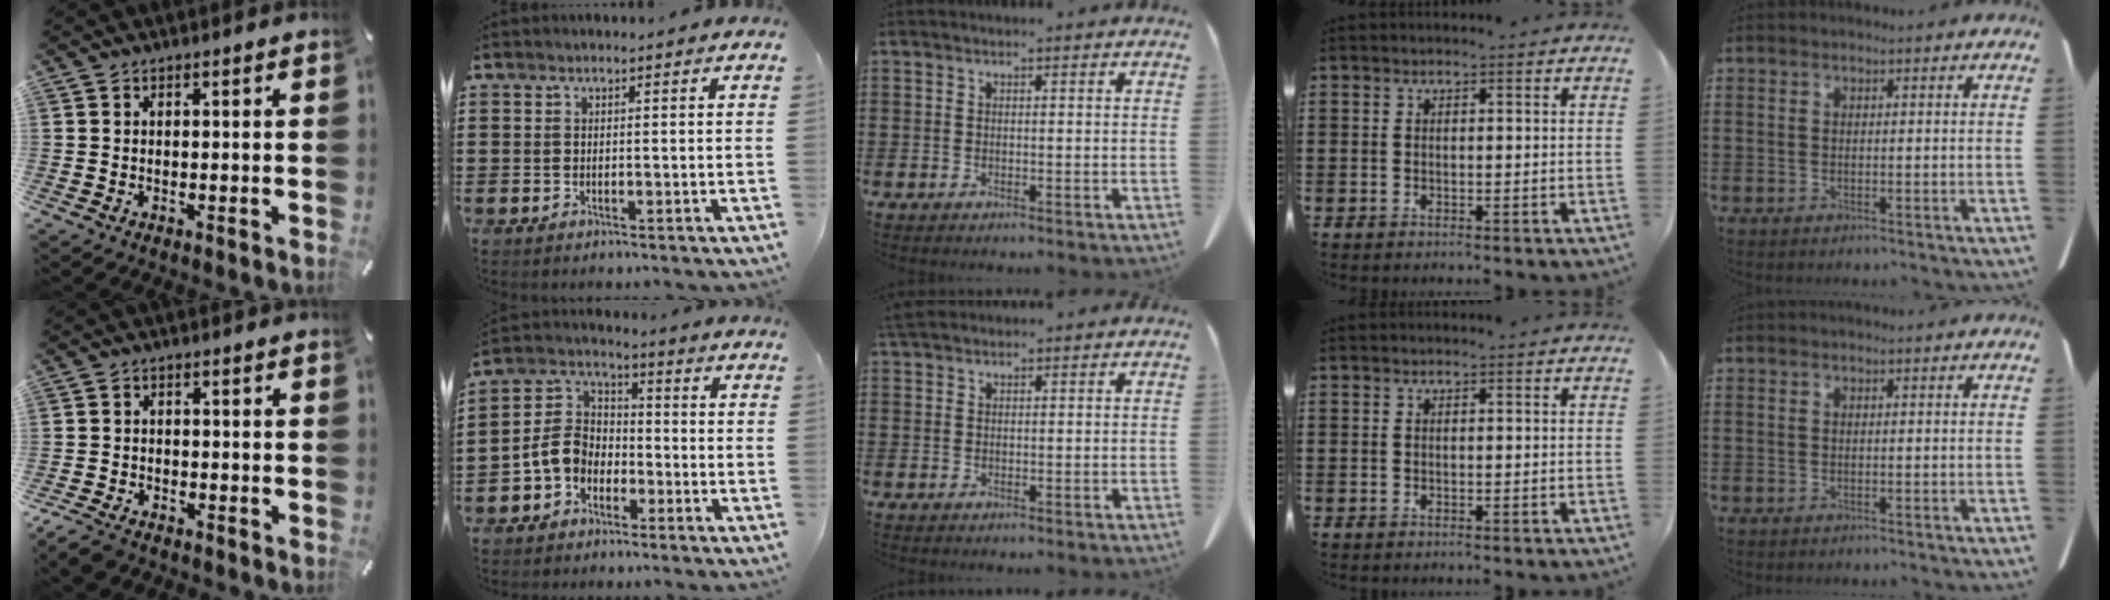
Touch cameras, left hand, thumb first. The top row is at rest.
{"thumb": {"total": 3.8, "force": [-3.1, 1.7, 1.4], "torque": [-0.041, 0.011, -0.063]}, "index": {"total": 6.2, "force": [-2.5, 4.8, 3.0], "torque": [-0.098, 0.002, -0.061]}, "middle": {"total": 1.6, "force": [1.4, 0.5, 0.7], "torque": [-0.018, 0.002, 0.028]}}